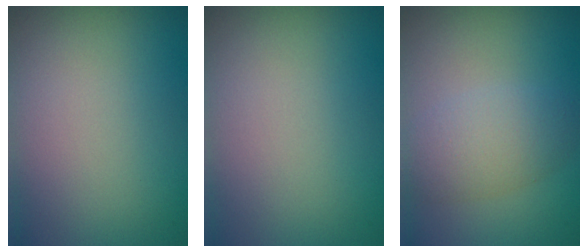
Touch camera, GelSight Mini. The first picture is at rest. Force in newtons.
{"total": 0.0}
{"total": 3.7, "press": 3.7, "slide": 0.2}